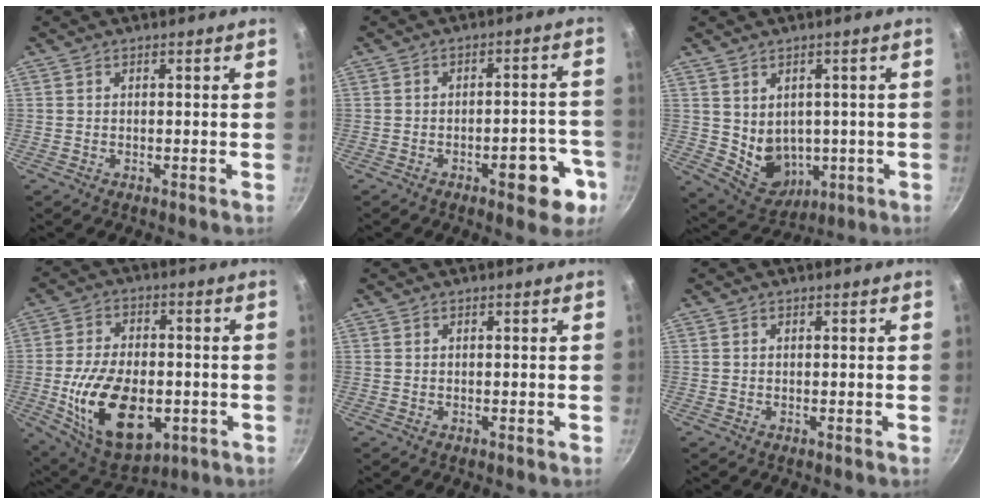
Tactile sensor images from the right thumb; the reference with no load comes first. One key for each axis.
{"total": 9.5, "fx": -4.3, "fy": 4.0, "fz": 7.5, "tx": -0.064, "ty": 0.034, "tz": -0.050}
{"total": 8.7, "fx": -0.1, "fy": 7.1, "fz": 5.1, "tx": -0.059, "ty": -0.013, "tz": 0.025}
{"total": 19.8, "fx": -4.2, "fy": 11.6, "fz": 15.5, "tx": -0.258, "ty": 0.008, "tz": -0.056}
{"total": 0.0}
{"total": 0.0}